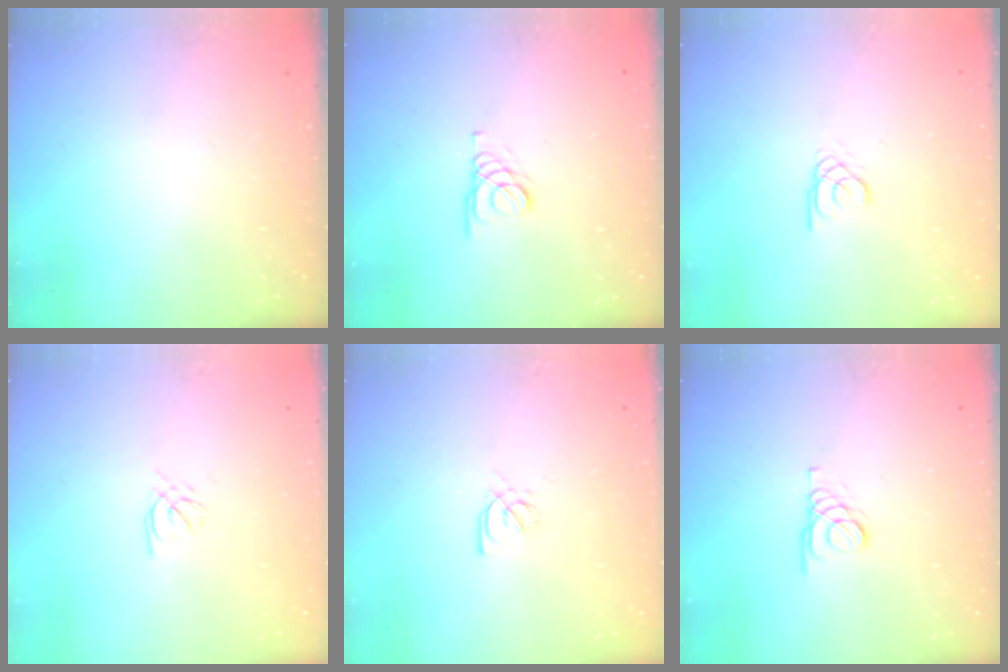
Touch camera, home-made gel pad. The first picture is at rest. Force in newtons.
{"total": 1.8, "press": 1.8, "slide": 0.2}
{"total": 1.9, "press": 1.9, "slide": 0.1}
{"total": 2.0, "press": 1.9, "slide": 0.5}
{"total": 1.7, "press": 1.6, "slide": 0.5}
{"total": 1.8, "press": 1.8, "slide": 0.2}